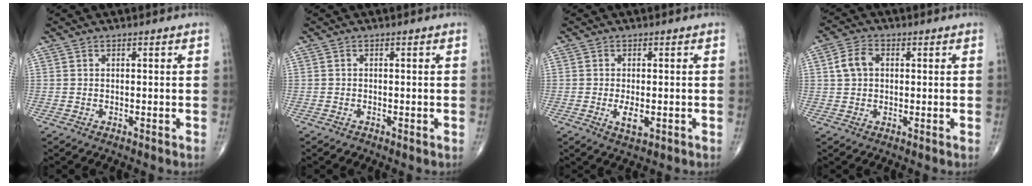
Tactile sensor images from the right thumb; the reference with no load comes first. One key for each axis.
{"total": 0.6, "fx": -0.4, "fy": 0.4, "fz": 0.1, "tx": 0.000, "ty": 0.001, "tz": -0.009}
{"total": 3.6, "fx": -0.8, "fy": 1.6, "fz": 3.1, "tx": -0.056, "ty": -0.006, "tz": -0.013}
{"total": 4.8, "fx": 0.8, "fy": 3.5, "fz": 3.2, "tx": -0.062, "ty": 0.012, "tz": 0.011}